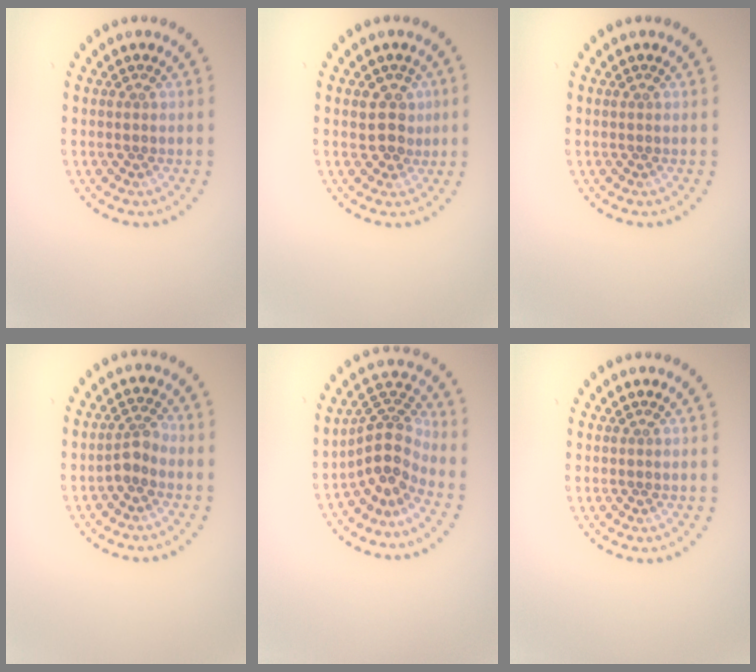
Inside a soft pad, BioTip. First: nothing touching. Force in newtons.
{"total": 2.9, "press": 2.7, "slide": 1.1}
{"total": 0.0}
{"total": 1.7, "press": 1.4, "slide": 1.0}
{"total": 4.1, "press": 2.8, "slide": 3.0}
{"total": 0.0}